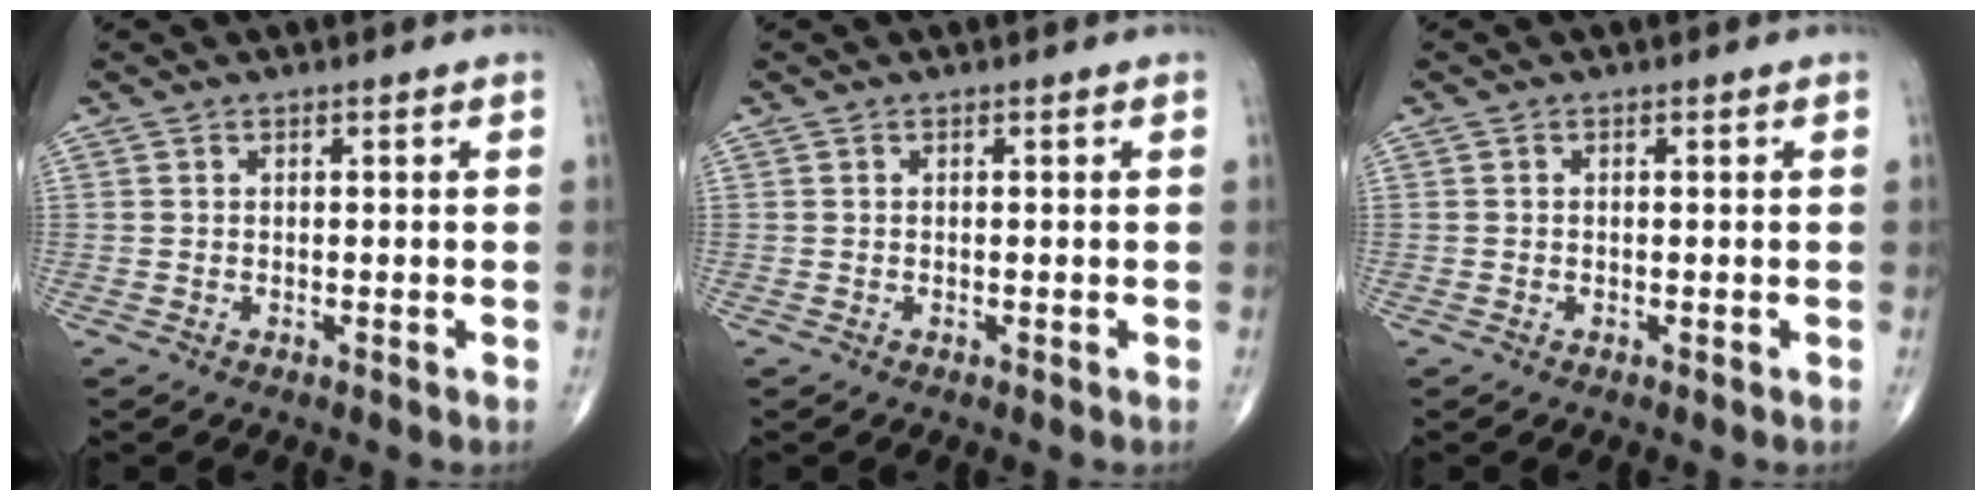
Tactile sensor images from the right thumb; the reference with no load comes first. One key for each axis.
{"total": 0.0}
{"total": 0.0}